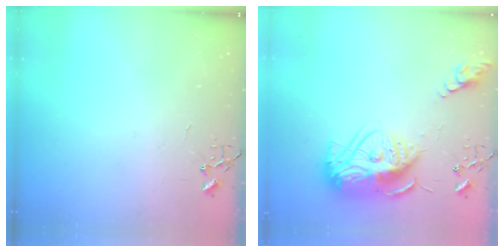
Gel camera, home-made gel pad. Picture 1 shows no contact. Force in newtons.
{"total": 16.7, "press": 16.6, "slide": 1.8}